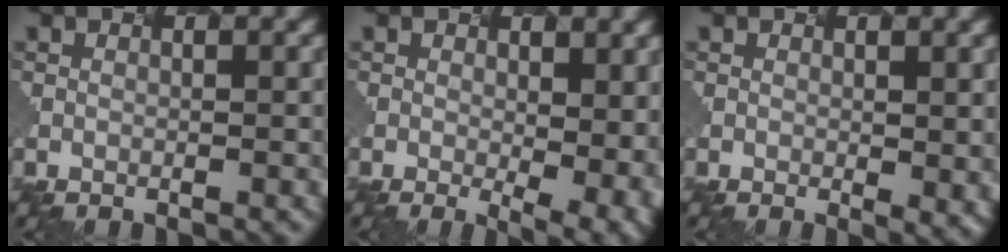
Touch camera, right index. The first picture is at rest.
{"total": 3.9, "force": [-0.5, 1.0, 3.8], "torque": [-0.053, -0.024, 0.030]}
{"total": 1.7, "force": [-0.5, -0.1, 1.6], "torque": [-0.028, -0.010, 0.028]}